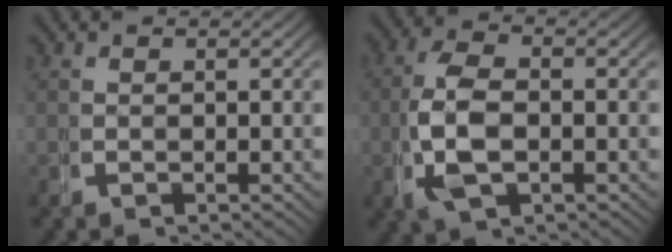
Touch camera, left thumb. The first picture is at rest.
{"total": 5.7, "force": [-0.7, 3.7, 4.3], "torque": [-0.108, -0.016, -0.003]}